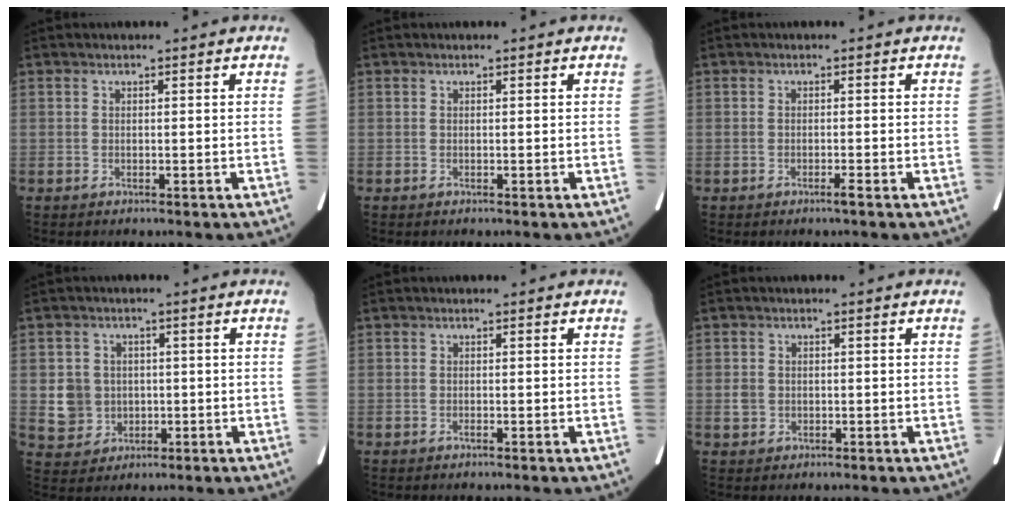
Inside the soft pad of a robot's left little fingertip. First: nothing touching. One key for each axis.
{"total": 0.0}
{"total": 0.8, "fx": -0.6, "fy": 0.0, "fz": 0.5, "tx": -0.010, "ty": 0.000, "tz": -0.010}
{"total": 5.5, "fx": -0.2, "fy": 5.4, "fz": 1.0, "tx": -0.024, "ty": 0.012, "tz": 0.009}
{"total": 0.0}
{"total": 1.8, "fx": -0.2, "fy": 1.7, "fz": 0.7, "tx": -0.022, "ty": 0.003, "tz": 0.003}